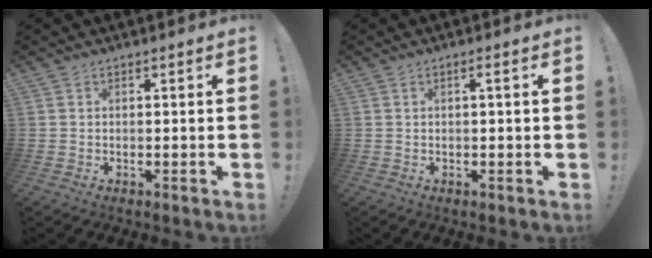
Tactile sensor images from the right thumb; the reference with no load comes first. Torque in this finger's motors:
{"motor_torque": [-0.15, -0.17, -0.06, 0.13, 0.01]}